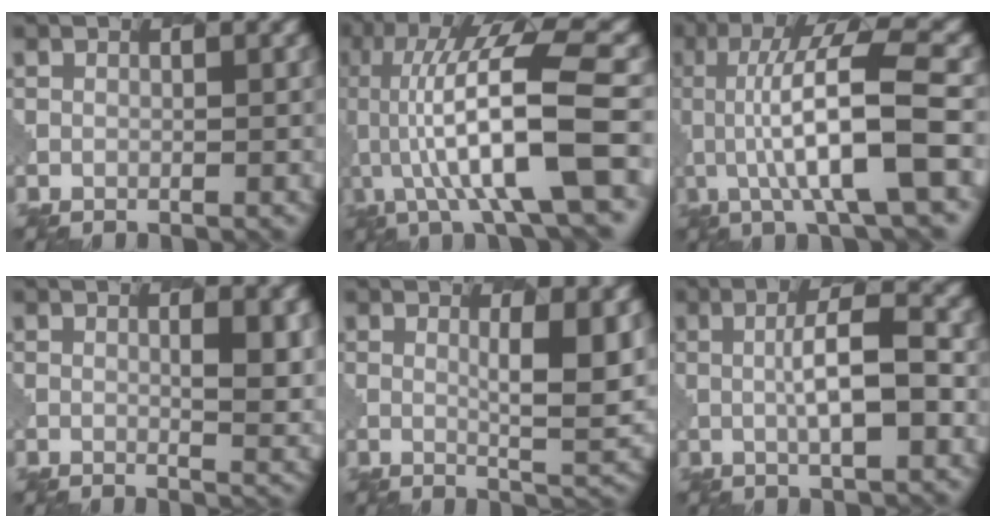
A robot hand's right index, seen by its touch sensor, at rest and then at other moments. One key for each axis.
{"total": 11.0, "fx": -1.0, "fy": 2.1, "fz": 10.7, "tx": -0.185, "ty": 0.018, "tz": -0.017}
{"total": 9.1, "fx": -0.5, "fy": 1.9, "fz": 8.9, "tx": -0.146, "ty": 0.011, "tz": -0.009}
{"total": 4.3, "fx": 1.0, "fy": 1.2, "fz": 4.0, "tx": -0.053, "ty": -0.004, "tz": 0.019}
{"total": 4.9, "fx": 1.3, "fy": 1.0, "fz": 4.6, "tx": -0.069, "ty": -0.010, "tz": 0.026}
{"total": 4.6, "fx": 0.4, "fy": 1.0, "fz": 4.5, "tx": -0.081, "ty": 0.004, "tz": 0.006}